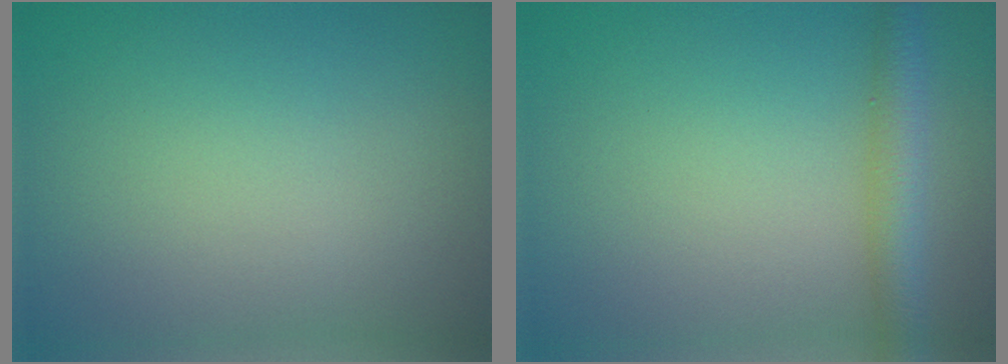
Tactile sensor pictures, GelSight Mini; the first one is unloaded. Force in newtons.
{"total": 3.2, "press": 3.2, "slide": 0.1}